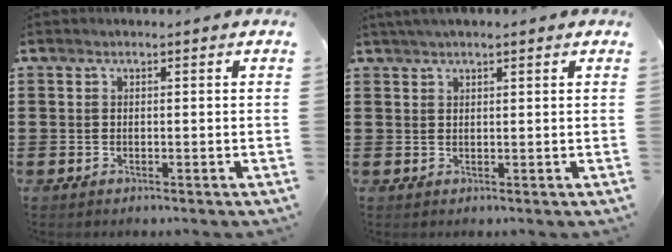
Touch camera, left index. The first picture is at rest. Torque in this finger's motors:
{"motor_torque": [2.14, 0.00, 0.39, 0.14]}